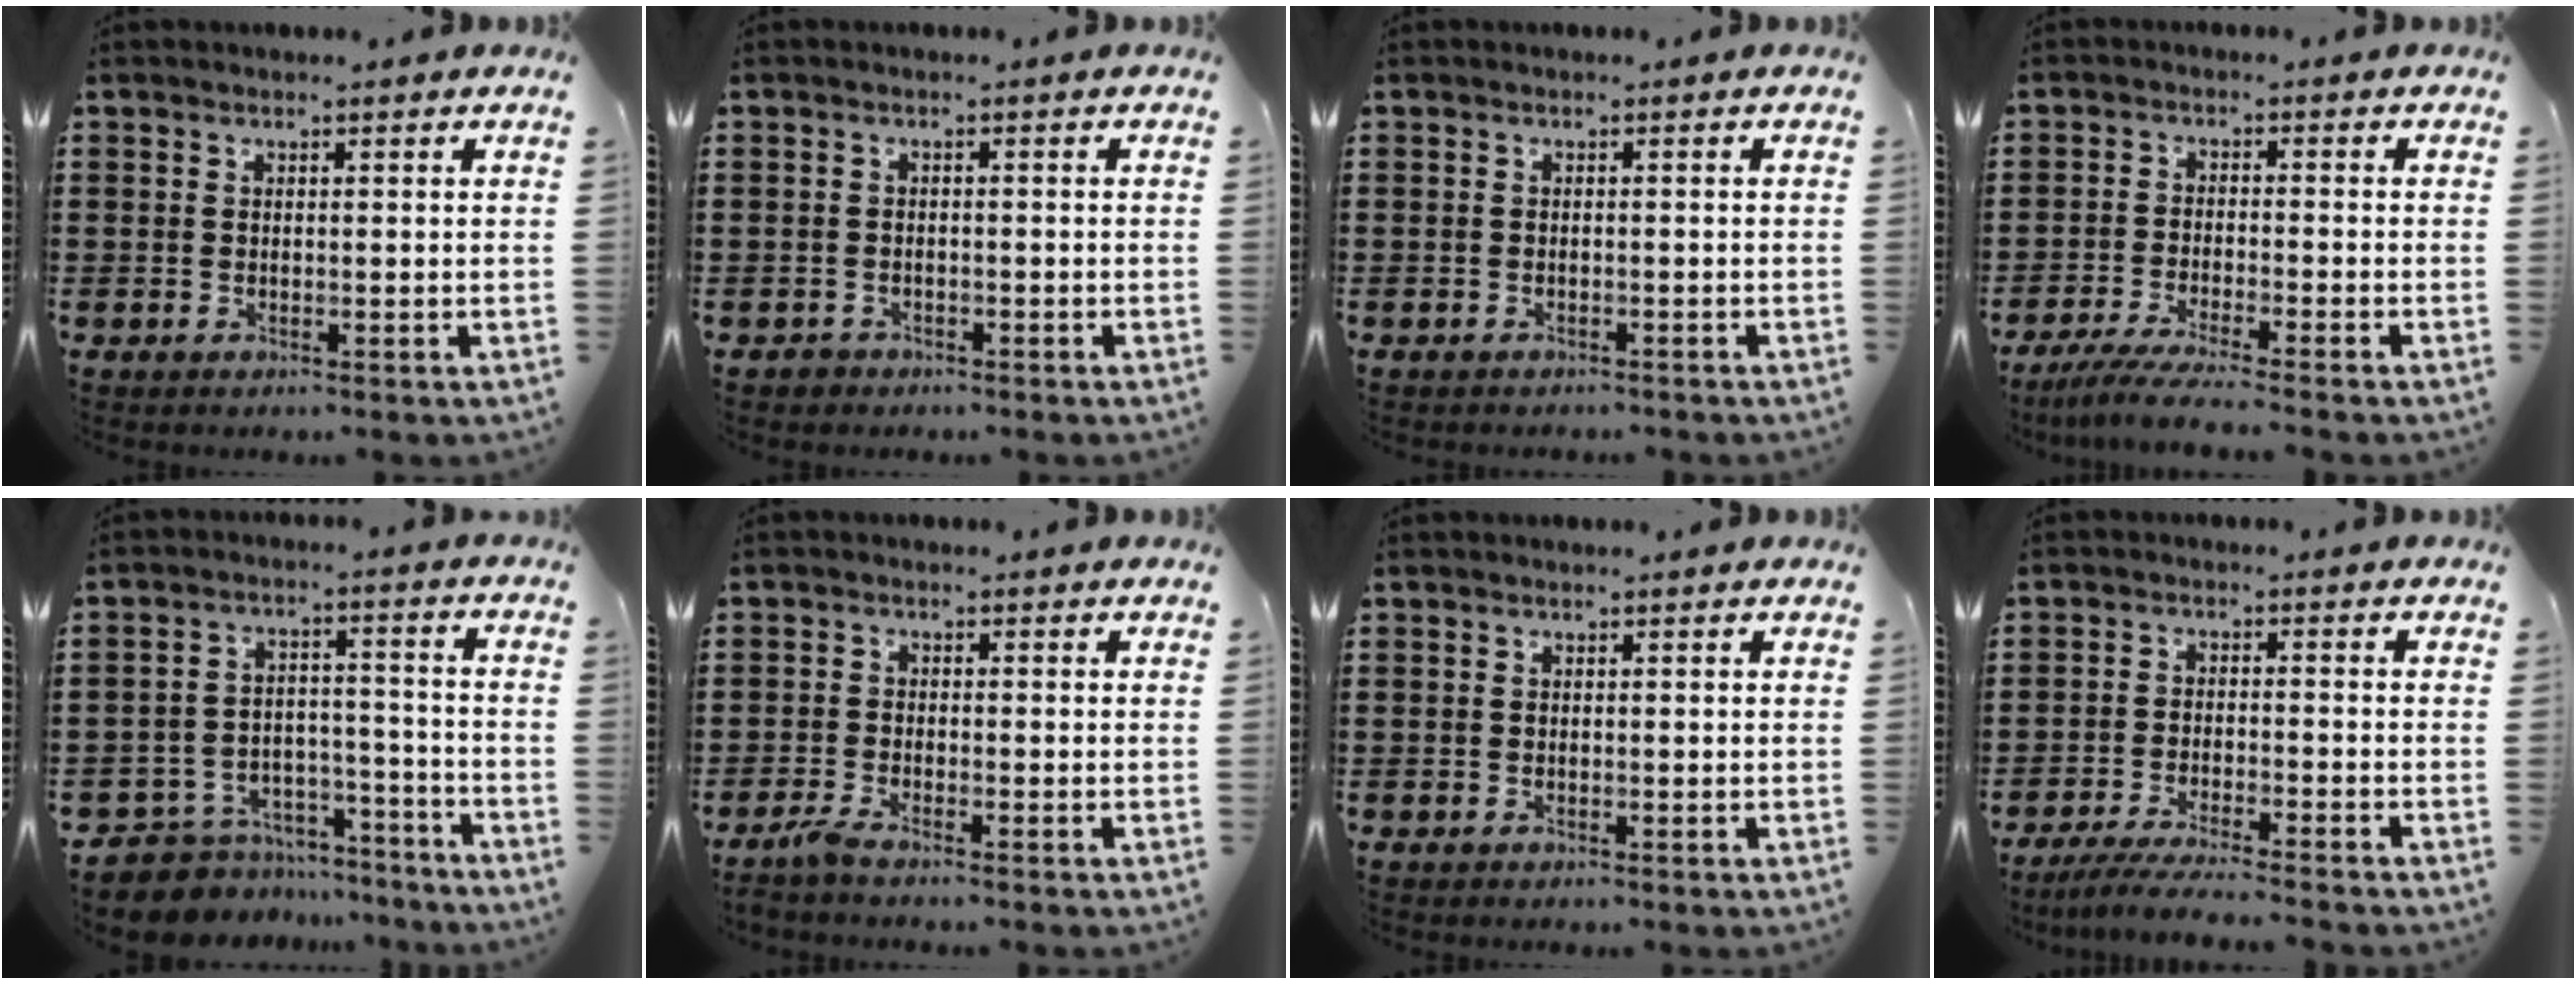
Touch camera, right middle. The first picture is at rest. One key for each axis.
{"total": 0.7, "fx": -0.6, "fy": 0.4, "fz": 0.0, "tx": -0.001, "ty": 0.002, "tz": -0.014}
{"total": 0.5, "fx": -0.5, "fy": 0.0, "fz": 0.0, "tx": -0.001, "ty": 0.000, "tz": -0.011}
{"total": 4.1, "fx": -3.6, "fy": -0.4, "fz": 1.9, "tx": -0.046, "ty": -0.015, "tz": -0.071}
{"total": 6.3, "fx": -6.1, "fy": 1.6, "fz": 0.2, "tx": 0.000, "ty": 0.020, "tz": -0.121}
{"total": 2.0, "fx": -1.5, "fy": 0.1, "fz": 1.4, "tx": -0.040, "ty": -0.006, "tz": -0.031}
{"total": 0.0}
{"total": 4.2, "fx": -3.9, "fy": -0.3, "fz": 1.6, "tx": -0.033, "ty": -0.011, "tz": -0.076}